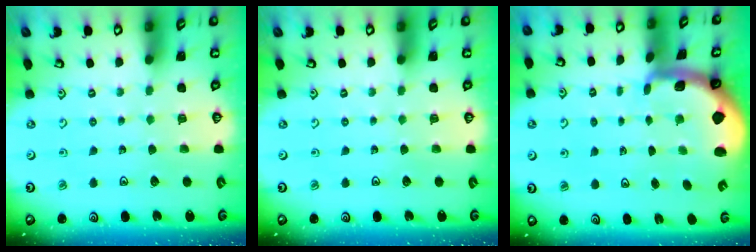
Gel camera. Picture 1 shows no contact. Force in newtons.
{"total": 0.0}
{"total": 1.9, "press": 1.9, "slide": 0.6}